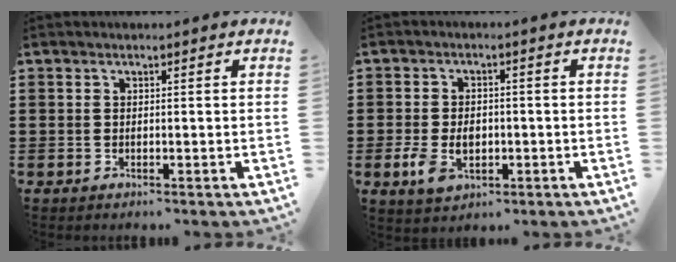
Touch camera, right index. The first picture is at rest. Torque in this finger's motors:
{"motor_torque": [1.85, 0.29, 0.61, 0.13]}